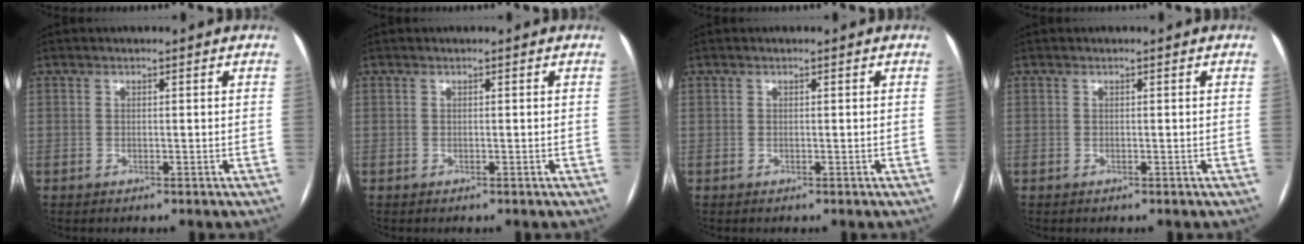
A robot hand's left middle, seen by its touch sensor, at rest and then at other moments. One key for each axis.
{"total": 0.0}
{"total": 0.0}
{"total": 0.0}